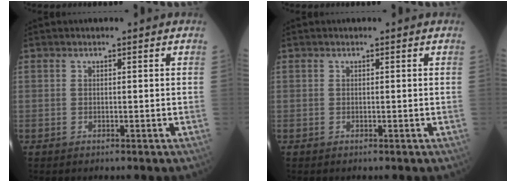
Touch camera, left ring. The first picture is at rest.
{"total": 0.0}